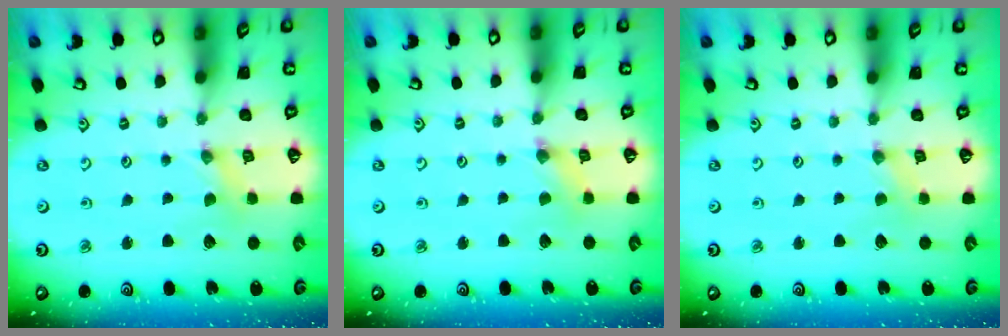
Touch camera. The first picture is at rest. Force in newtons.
{"total": 1.6, "press": 1.6, "slide": 0.2}
{"total": 0.0}